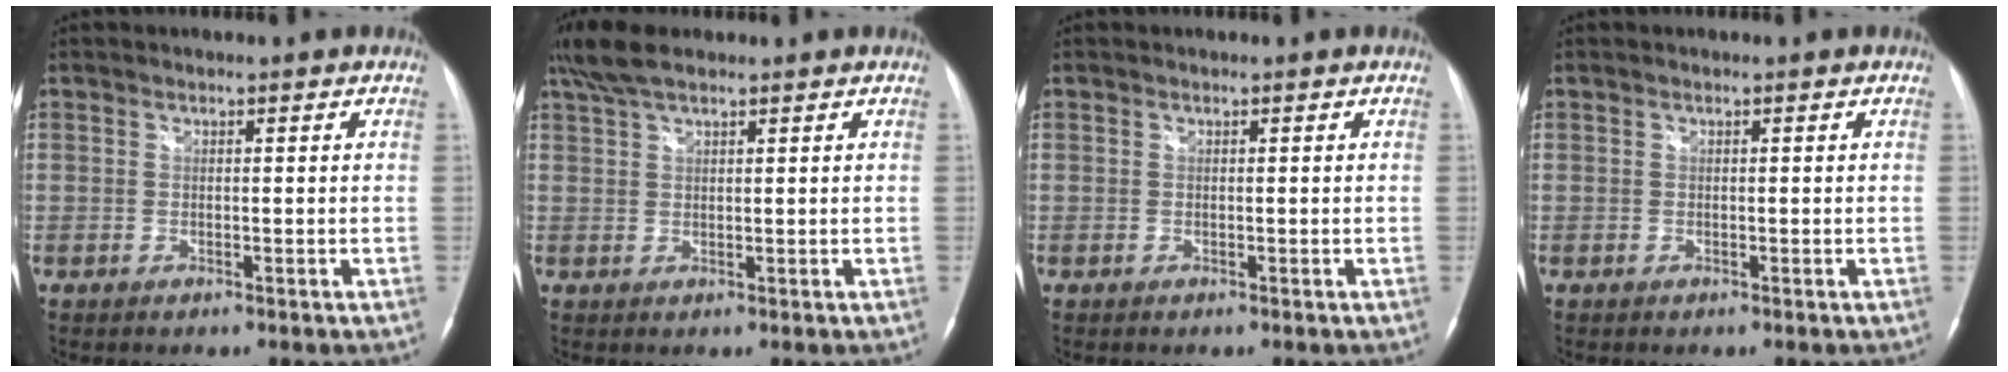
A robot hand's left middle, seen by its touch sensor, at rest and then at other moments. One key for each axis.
{"total": 5.3, "fx": 4.1, "fy": 1.3, "fz": 3.1, "tx": -0.074, "ty": 0.023, "tz": 0.084}
{"total": 0.0}
{"total": 0.0}